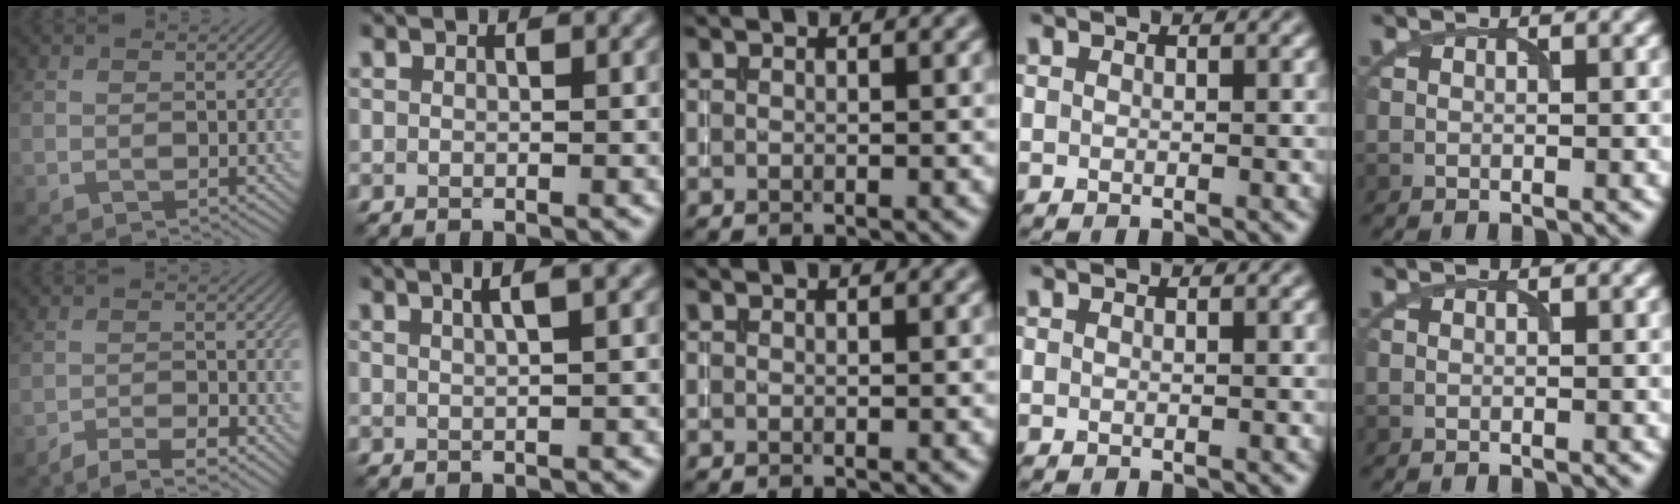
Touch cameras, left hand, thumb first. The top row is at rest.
{"thumb": {"total": 4.2, "force": [-3.3, 1.0, 2.3], "torque": [-0.043, 0.002, -0.058]}, "index": {"total": 2.4, "force": [1.3, 0.4, 1.9], "torque": [-0.021, 0.007, 0.015]}}